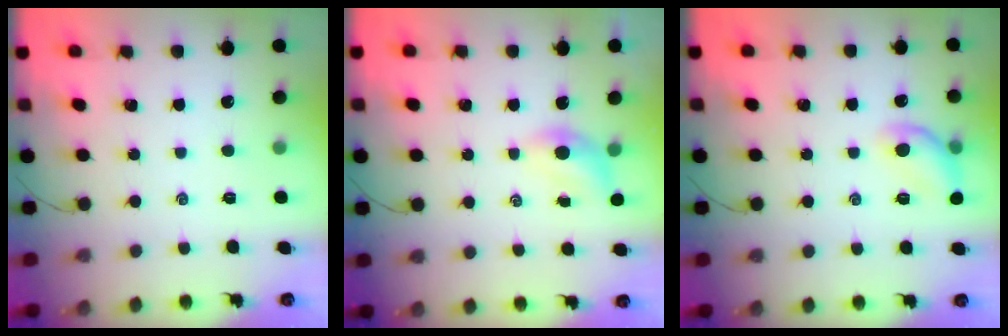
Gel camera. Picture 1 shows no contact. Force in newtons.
{"total": 4.0, "press": 3.9, "slide": 0.9}
{"total": 10.1, "press": 10.1, "slide": 0.4}